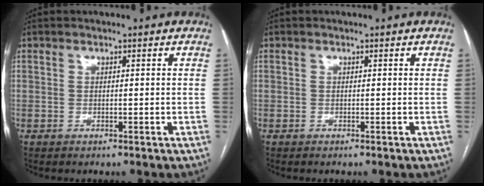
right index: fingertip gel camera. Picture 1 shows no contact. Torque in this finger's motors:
{"motor_torque": [0.05, 0.09, -0.09, -0.06]}